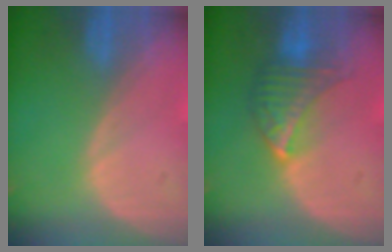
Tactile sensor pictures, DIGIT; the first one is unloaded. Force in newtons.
{"total": 6.8, "press": 6.2, "slide": 2.8}